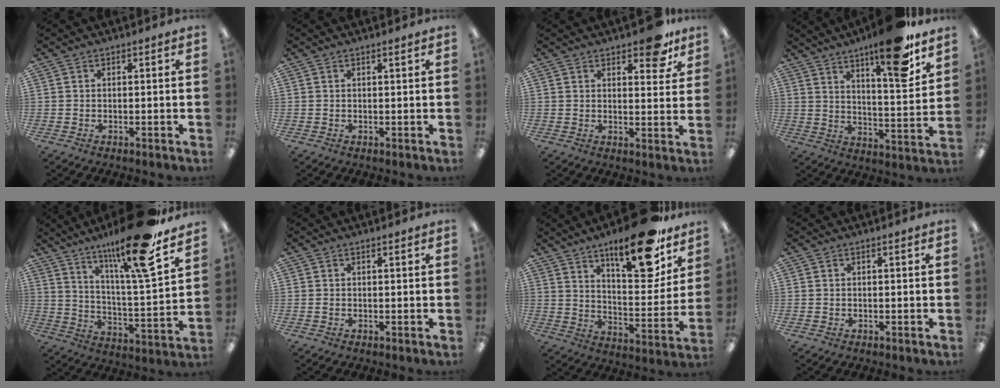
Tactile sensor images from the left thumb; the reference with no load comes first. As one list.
[{"total": 0.7, "force": [0.4, 0.0, 0.5], "torque": [-0.009, 0.000, 0.007]}, {"total": 8.6, "force": [6.1, 3.5, 4.9], "torque": [-0.047, -0.032, 0.098]}, {"total": 17.0, "force": [12.1, 3.7, 11.3], "torque": [-0.160, -0.079, 0.189]}, {"total": 20.5, "force": [15.2, 2.3, 13.5], "torque": [-0.238, -0.091, 0.240]}, {"total": 0.5, "force": [0.1, 0.1, 0.5], "torque": [-0.010, 0.001, 0.002]}, {"total": 20.5, "force": [14.6, 6.2, 13.0], "torque": [-0.186, -0.096, 0.234]}, {"total": 0.0}]